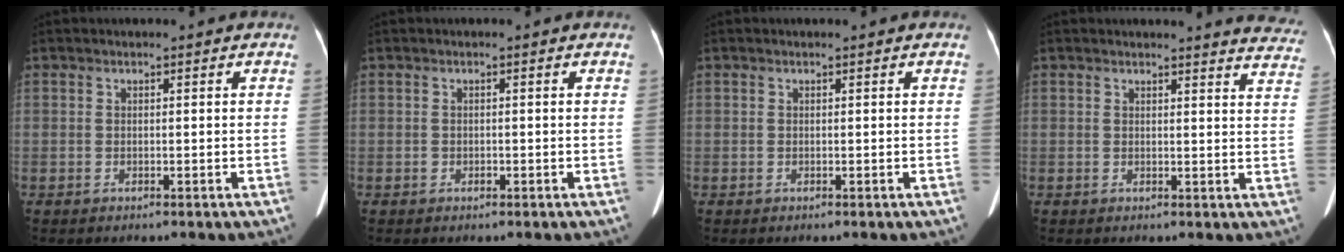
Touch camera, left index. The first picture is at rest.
{"total": 0.6, "force": [-0.3, 0.5, 0.1], "torque": [-0.006, 0.001, -0.005]}
{"total": 0.0}
{"total": 9.3, "force": [9.2, 0.6, 1.2], "torque": [0.015, -0.064, 0.064]}